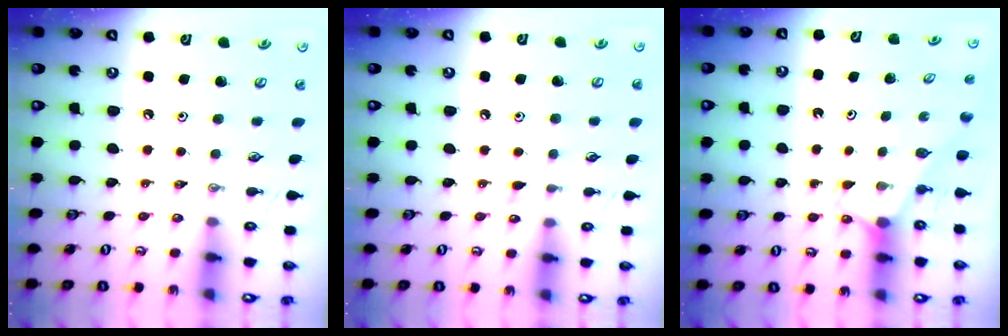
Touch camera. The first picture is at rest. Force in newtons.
{"total": 4.3, "press": 4.2, "slide": 0.5}
{"total": 2.3, "press": 2.3, "slide": 0.2}